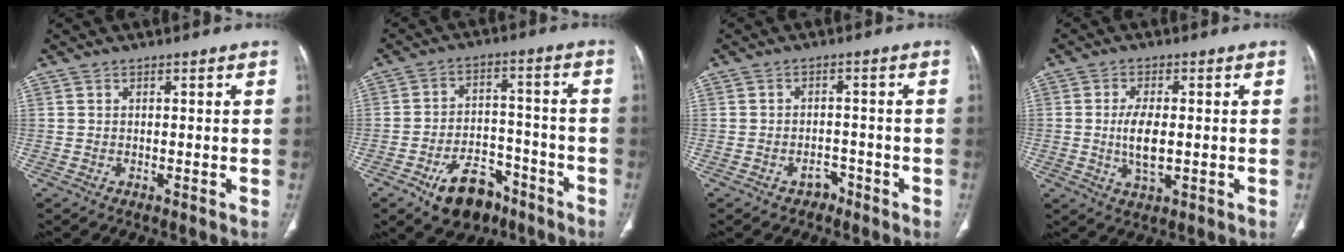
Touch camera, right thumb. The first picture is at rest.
{"total": 11.8, "force": [-7.2, 7.0, 6.1], "torque": [-0.071, 0.055, -0.107]}
{"total": 2.5, "force": [-1.8, 1.7, 0.6], "torque": [-0.002, 0.017, -0.024]}
{"total": 6.2, "force": [-0.3, 2.8, 5.6], "torque": [-0.109, -0.008, -0.003]}